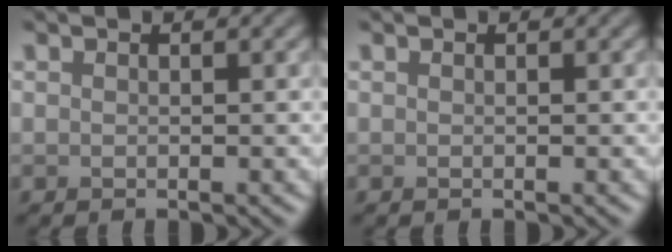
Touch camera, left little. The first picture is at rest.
{"total": 0.0}